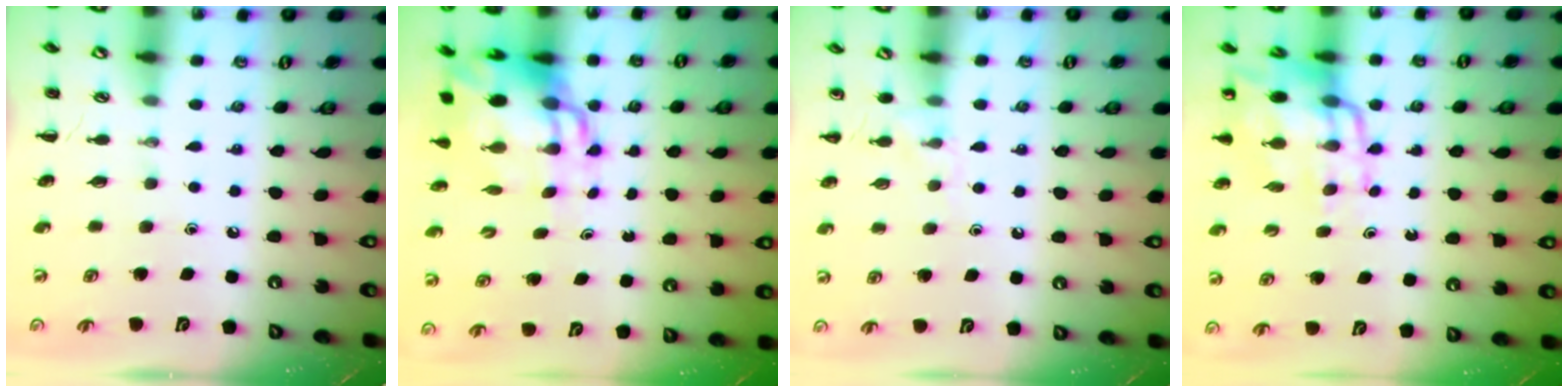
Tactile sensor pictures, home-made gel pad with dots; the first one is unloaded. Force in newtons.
{"total": 10.1, "press": 9.7, "slide": 2.9}
{"total": 6.3, "press": 5.9, "slide": 2.3}
{"total": 13.5, "press": 13.1, "slide": 3.4}